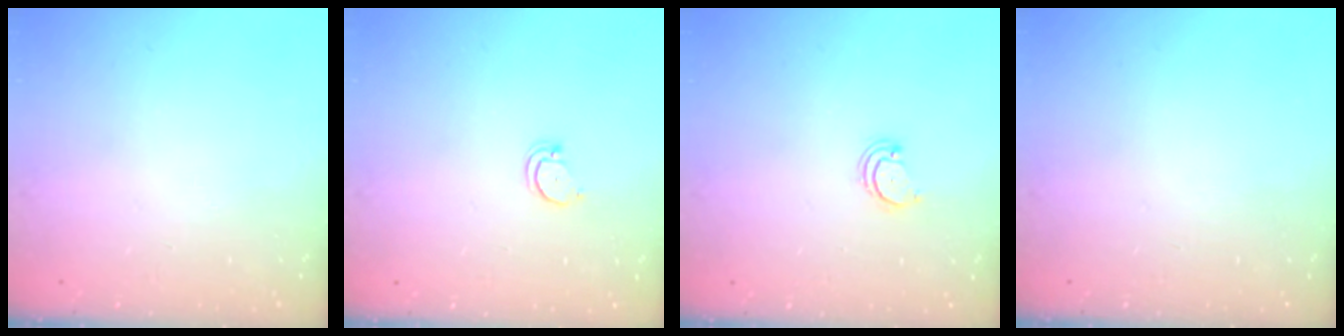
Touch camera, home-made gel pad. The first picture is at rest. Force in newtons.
{"total": 2.5, "press": 2.5, "slide": 0.2}
{"total": 2.6, "press": 2.5, "slide": 0.5}
{"total": 0.0}